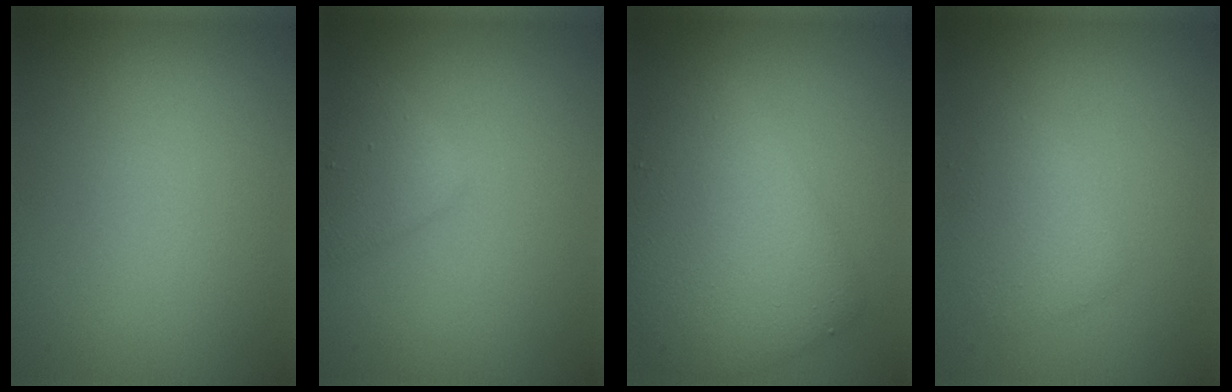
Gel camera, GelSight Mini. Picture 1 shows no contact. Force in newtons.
{"total": 2.3, "press": 2.3, "slide": 0.0}
{"total": 7.8, "press": 7.8, "slide": 0.2}
{"total": 2.4, "press": 2.4, "slide": 0.1}